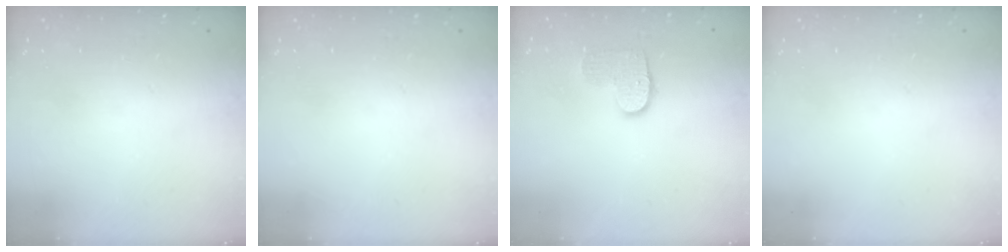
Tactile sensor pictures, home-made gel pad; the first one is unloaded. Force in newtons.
{"total": 0.0}
{"total": 8.3, "press": 8.3, "slide": 0.3}
{"total": 0.0}